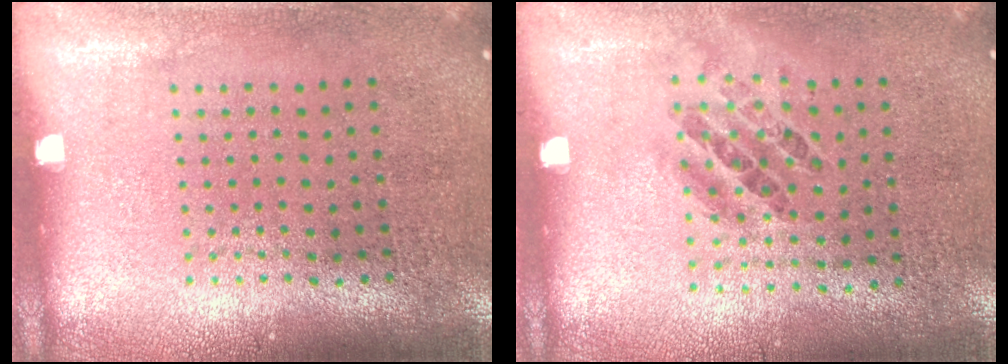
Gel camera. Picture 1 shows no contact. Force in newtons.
{"total": 0.9, "press": 0.7, "slide": 0.6}